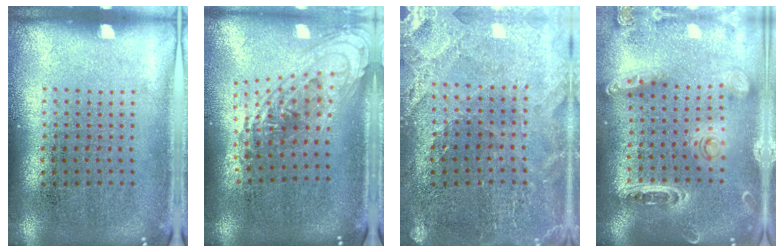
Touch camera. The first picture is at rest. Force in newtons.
{"total": 1.5, "press": 1.3, "slide": 0.7}
{"total": 1.0, "press": 1.0, "slide": 0.1}
{"total": 1.4, "press": 1.4, "slide": 0.0}